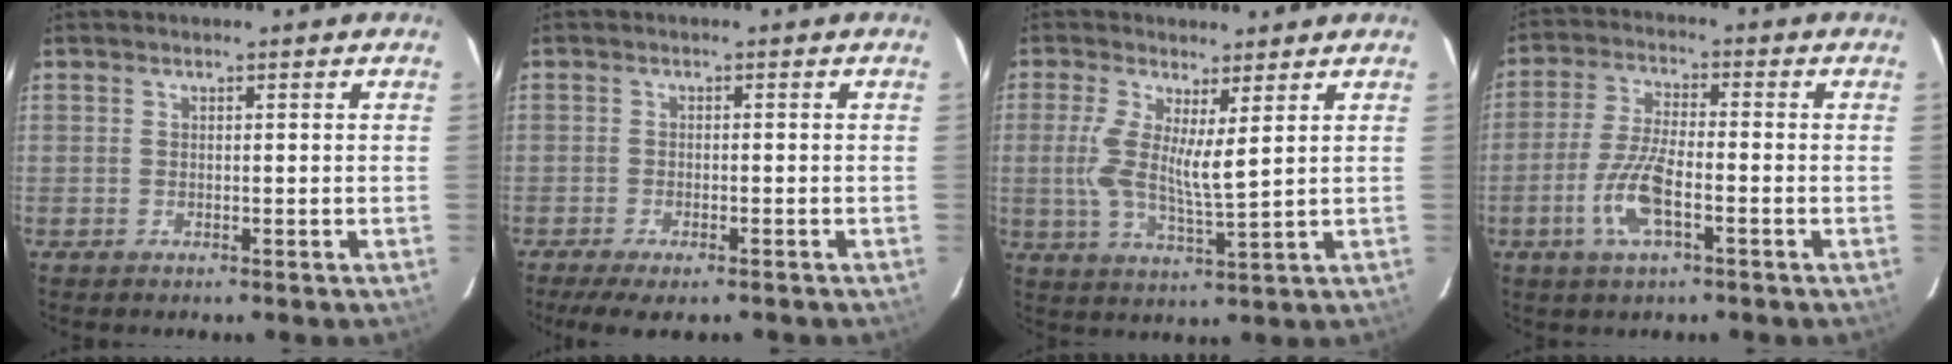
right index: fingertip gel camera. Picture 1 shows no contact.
{"total": 7.2, "force": [-5.5, 1.8, 4.3], "torque": [-0.098, -0.028, -0.091]}
{"total": 7.6, "force": [2.1, 1.3, 7.2], "torque": [-0.148, -0.012, 0.035]}
{"total": 8.7, "force": [-3.5, 2.4, 7.6], "torque": [-0.164, -0.003, -0.070]}